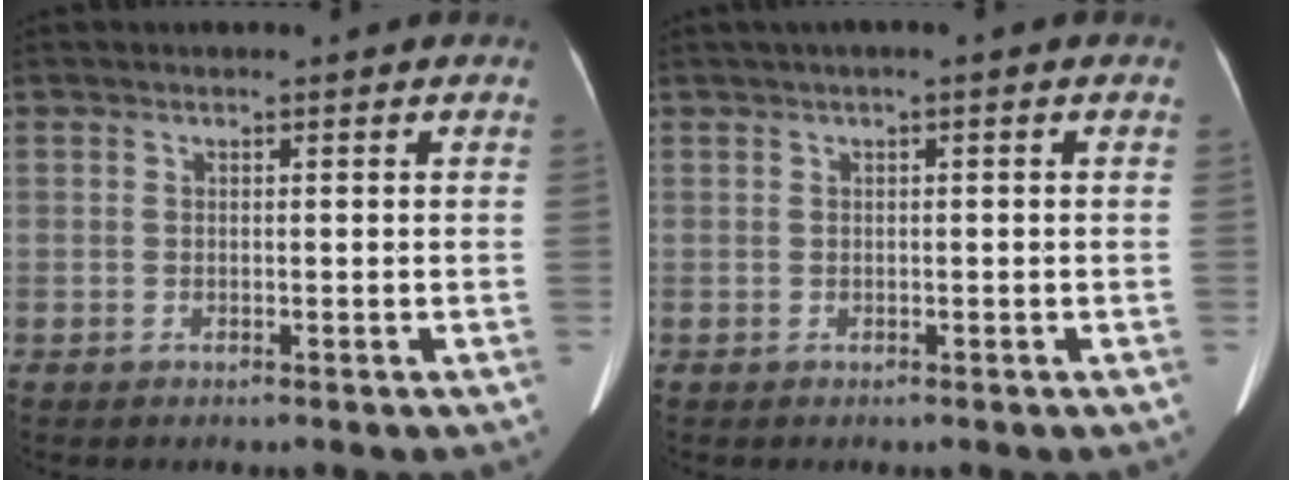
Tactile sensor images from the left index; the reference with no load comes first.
{"total": 1.5, "force": [0.5, 0.0, 1.4], "torque": [-0.029, 0.011, 0.009]}